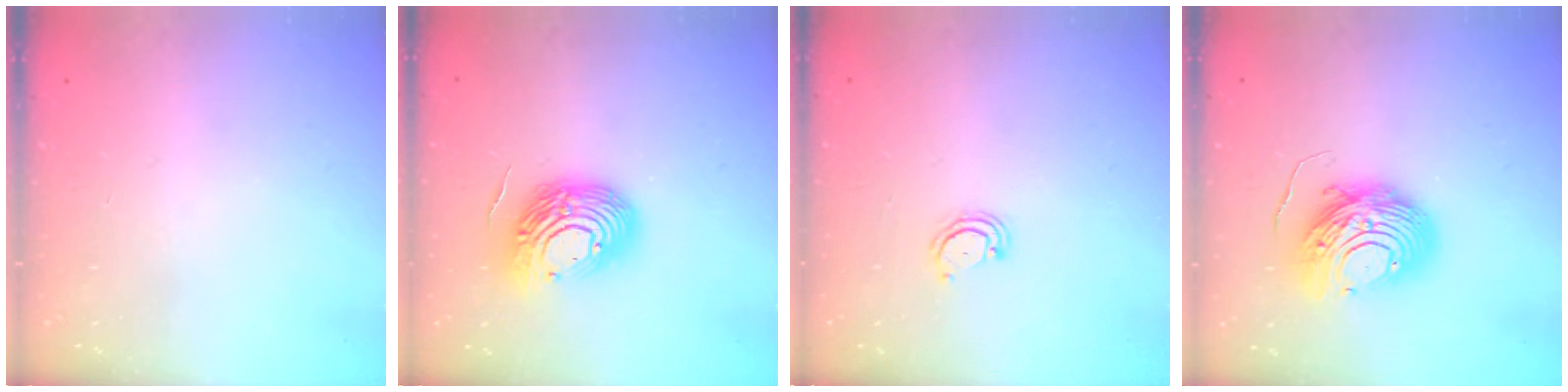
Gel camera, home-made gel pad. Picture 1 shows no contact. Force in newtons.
{"total": 15.7, "press": 15.7, "slide": 1.1}
{"total": 3.1, "press": 3.0, "slide": 0.4}
{"total": 12.2, "press": 12.1, "slide": 1.2}